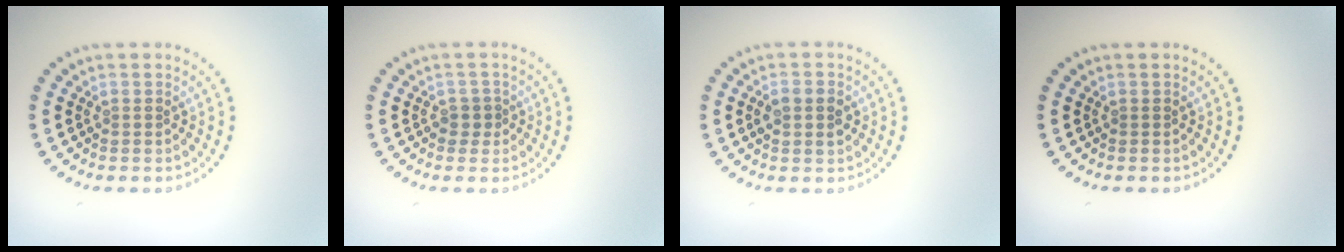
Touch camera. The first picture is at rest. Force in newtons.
{"total": 0.9, "press": 0.7, "slide": 0.6}
{"total": 2.1, "press": 2.1, "slide": 0.1}
{"total": 0.0}